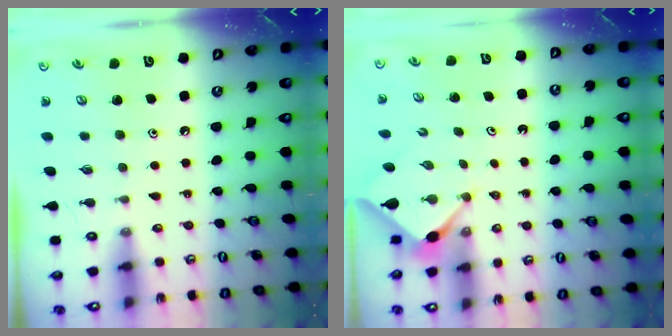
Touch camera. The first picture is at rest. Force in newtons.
{"total": 2.9, "press": 2.9, "slide": 0.3}